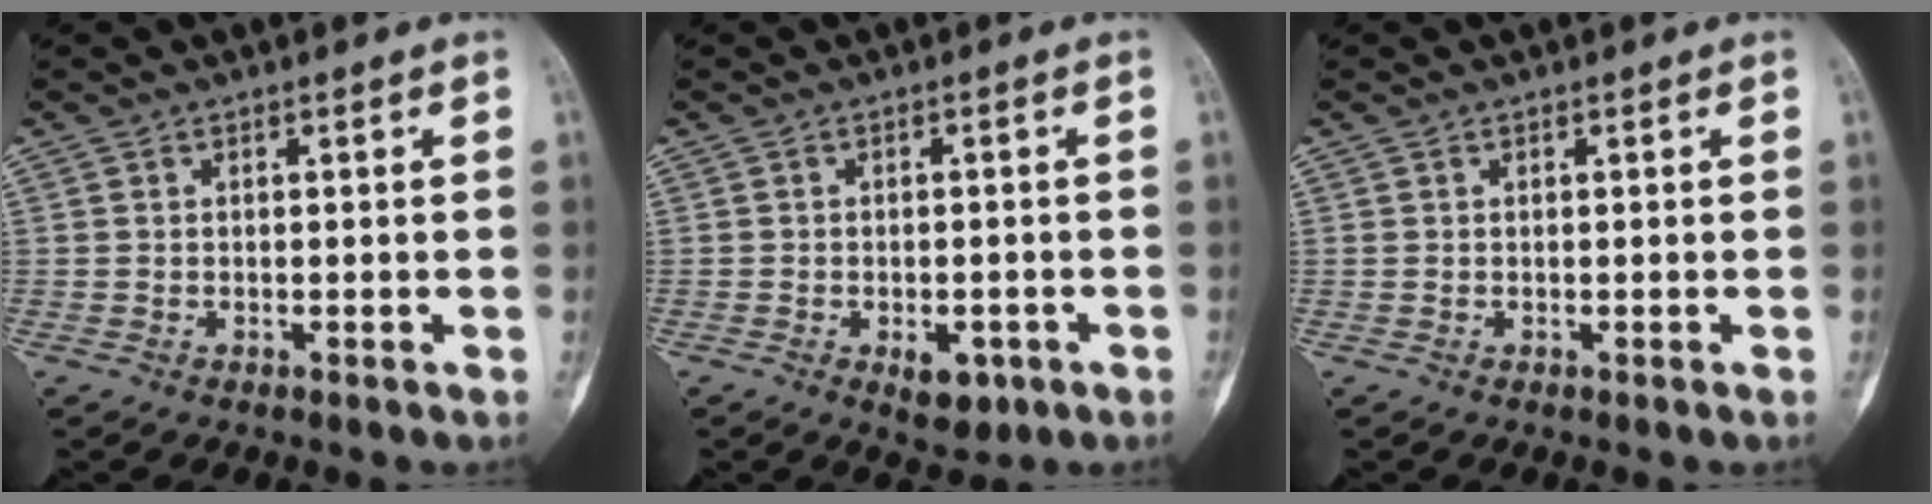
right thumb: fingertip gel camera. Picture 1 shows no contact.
{"total": 4.9, "force": [-2.1, 2.7, 3.4], "torque": [-0.035, 0.008, -0.019]}
{"total": 0.0}